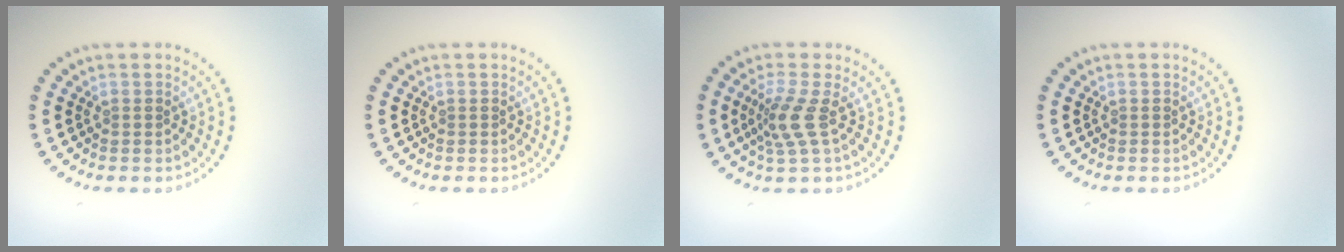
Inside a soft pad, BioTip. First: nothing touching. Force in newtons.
{"total": 0.0}
{"total": 2.9, "press": 2.1, "slide": 2.0}
{"total": 0.0}